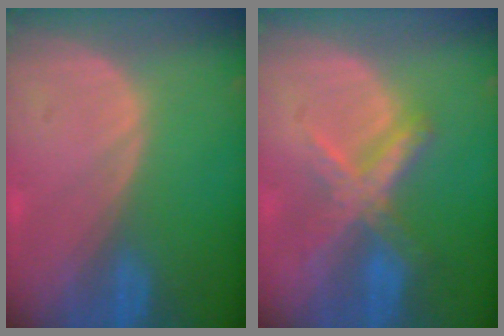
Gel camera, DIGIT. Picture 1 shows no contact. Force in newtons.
{"total": 7.2, "press": 6.1, "slide": 3.8}